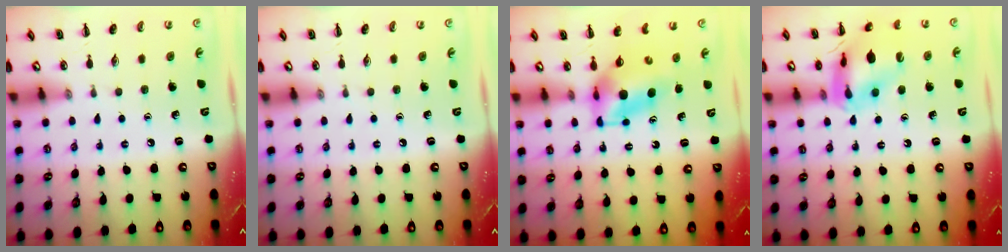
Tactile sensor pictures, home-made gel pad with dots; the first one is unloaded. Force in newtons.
{"total": 0.0}
{"total": 5.7, "press": 5.6, "slide": 1.1}
{"total": 15.8, "press": 15.8, "slide": 1.3}